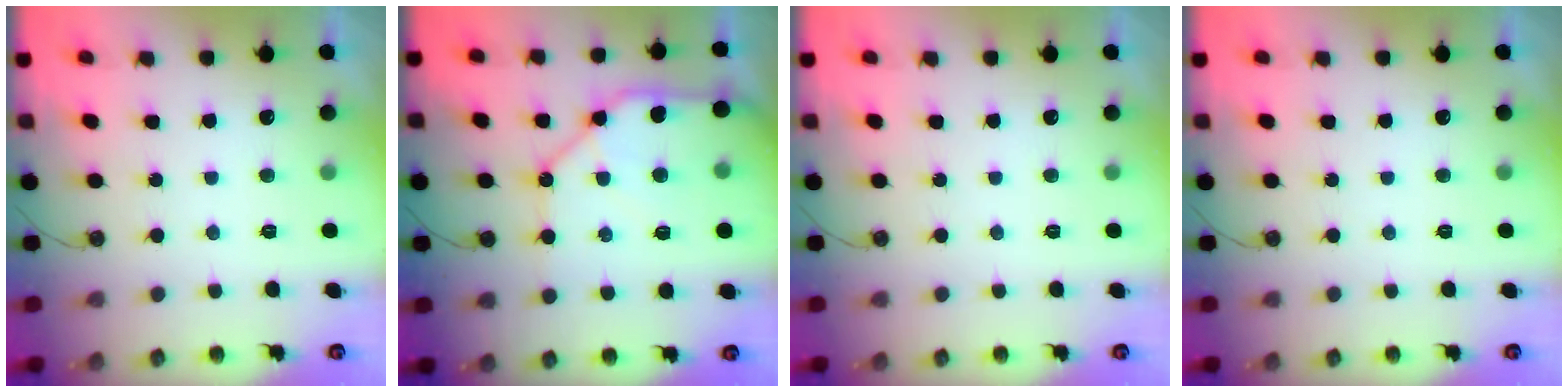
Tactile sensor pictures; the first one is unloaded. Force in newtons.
{"total": 14.0, "press": 13.9, "slide": 1.6}
{"total": 0.0}
{"total": 0.0}